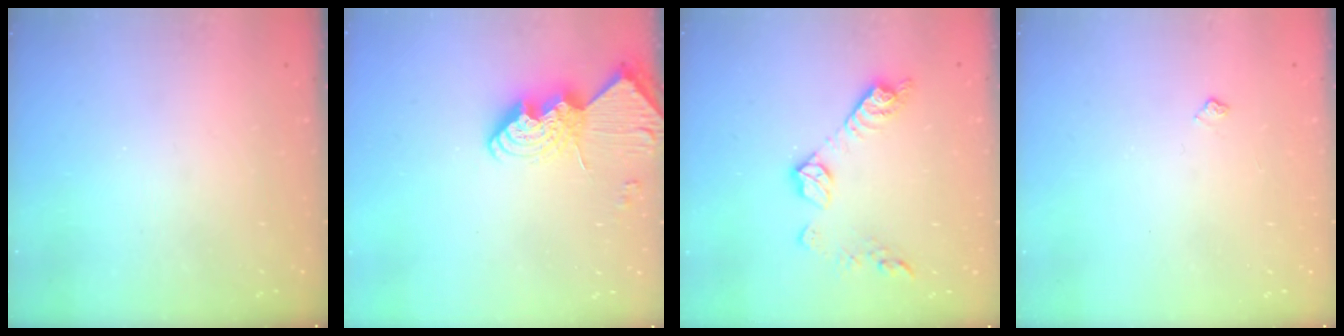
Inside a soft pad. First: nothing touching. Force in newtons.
{"total": 11.7, "press": 11.7, "slide": 0.8}
{"total": 10.6, "press": 10.6, "slide": 0.4}
{"total": 3.9, "press": 3.8, "slide": 0.5}